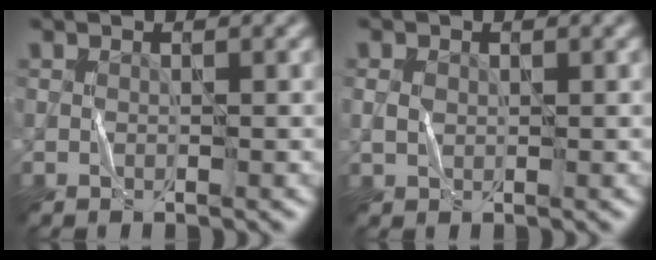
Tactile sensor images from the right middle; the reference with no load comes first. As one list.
[{"total": 1.3, "force": [0.2, 1.0, 0.8], "torque": [-0.017, 0.003, 0.003]}]